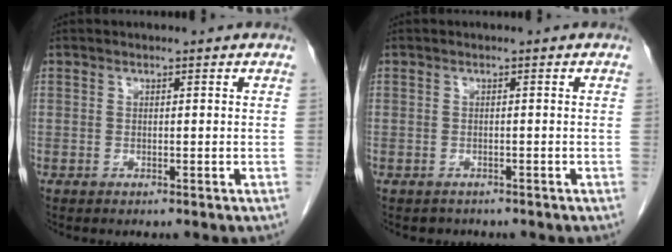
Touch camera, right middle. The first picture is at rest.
{"total": 1.4, "force": [-1.2, 0.8, -0.1], "torque": [-0.010, 0.000, -0.019]}